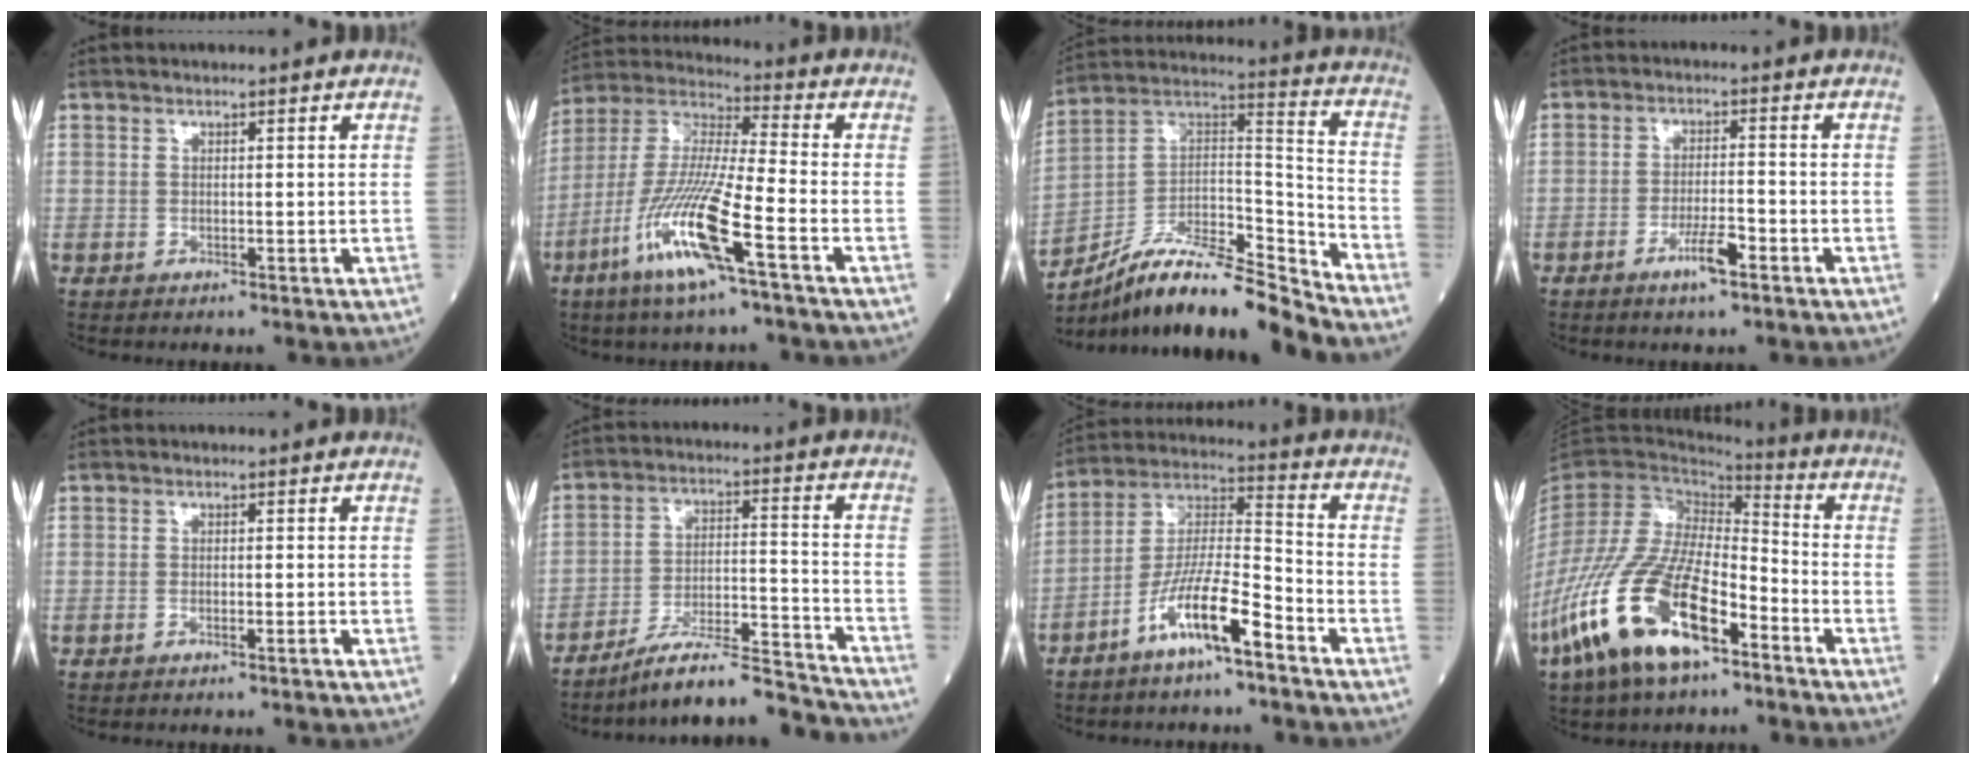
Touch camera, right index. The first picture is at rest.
{"total": 15.2, "force": [-7.1, 0.7, 13.5], "torque": [-0.287, -0.020, -0.140]}
{"total": 16.6, "force": [-14.3, 1.5, 8.3], "torque": [-0.133, 0.041, -0.252]}
{"total": 4.7, "force": [-2.6, 0.6, 3.8], "torque": [-0.071, -0.002, -0.049]}
{"total": 1.0, "force": [-0.7, -0.1, 0.7], "torque": [-0.015, 0.001, -0.011]}
{"total": 14.3, "force": [-13.5, -0.4, 4.6], "torque": [-0.062, 0.025, -0.228]}
{"total": 11.6, "force": [-6.9, 1.5, 9.2], "torque": [-0.178, -0.002, -0.132]}
{"total": 17.5, "force": [-9.6, 6.0, 13.3], "torque": [-0.281, -0.018, -0.181]}